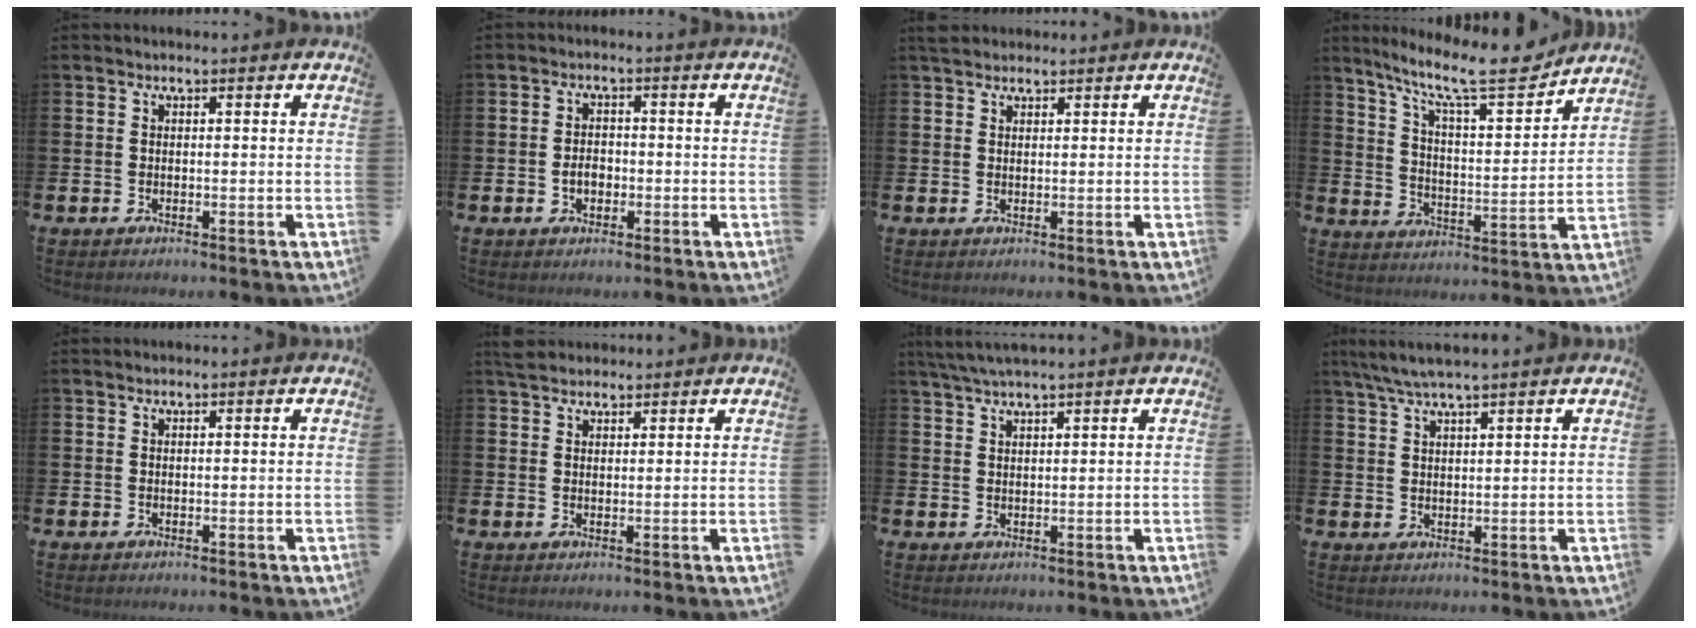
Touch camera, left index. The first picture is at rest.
{"total": 2.5, "force": [-0.7, 1.8, 1.6], "torque": [-0.021, 0.002, -0.017]}
{"total": 2.0, "force": [1.8, 0.8, 0.3], "torque": [-0.001, 0.002, 0.032]}
{"total": 11.6, "force": [9.8, 1.9, 5.9], "torque": [-0.131, -0.066, 0.161]}
{"total": 0.0}
{"total": 2.7, "force": [2.5, 0.9, 0.3], "torque": [-0.004, -0.005, 0.046]}
{"total": 3.1, "force": [2.7, -0.1, 1.4], "torque": [-0.039, 0.000, 0.052]}
{"total": 4.5, "force": [3.9, 0.1, 2.2], "torque": [-0.058, -0.005, 0.073]}